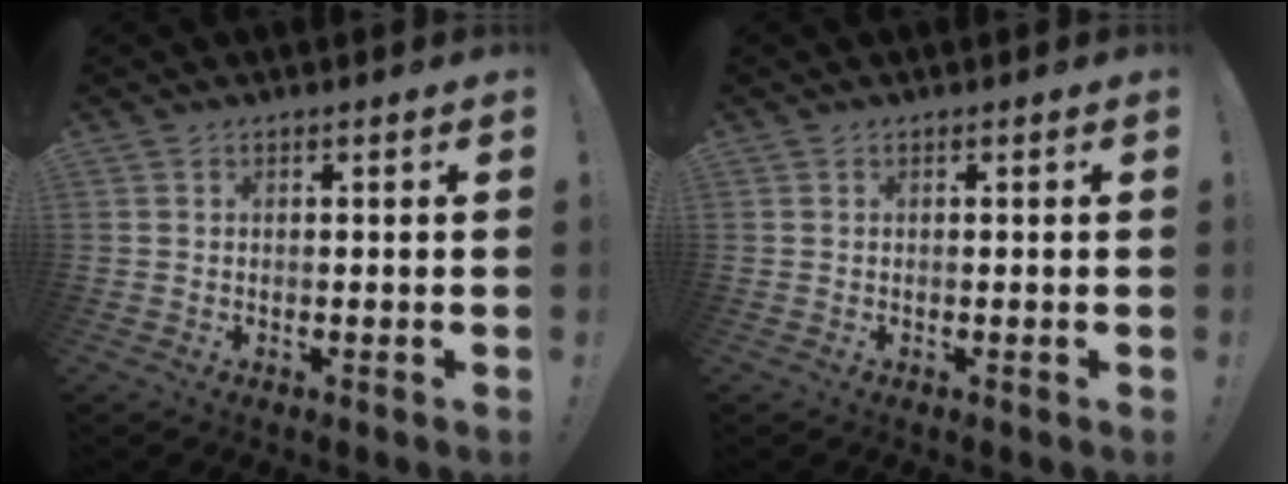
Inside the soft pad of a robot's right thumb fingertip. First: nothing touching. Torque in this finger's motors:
{"motor_torque": [-0.07, -0.01, 0.00, 0.00, 0.00]}